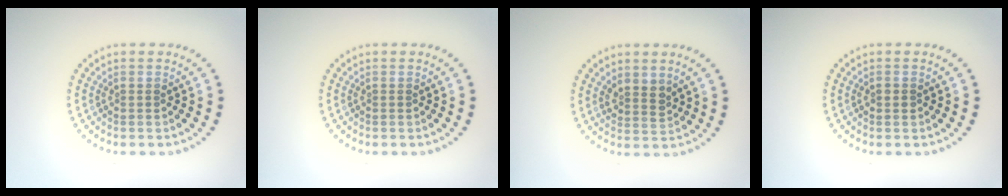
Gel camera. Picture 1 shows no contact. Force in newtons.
{"total": 0.0}
{"total": 1.9, "press": 1.5, "slide": 1.0}
{"total": 0.9, "press": 0.9, "slide": 0.1}